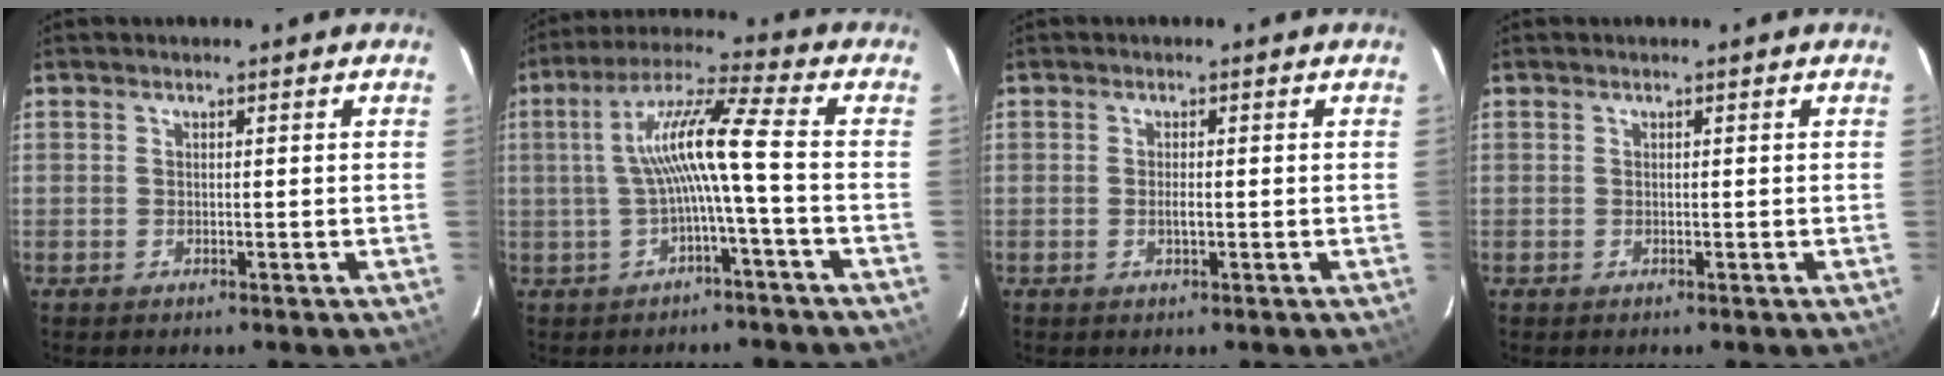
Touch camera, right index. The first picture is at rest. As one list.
[{"total": 9.9, "force": [-1.5, -0.7, 9.7], "torque": [-0.196, 0.016, -0.021]}, {"total": 1.3, "force": [-0.2, 0.4, 1.3], "torque": [-0.025, 0.000, -0.005]}, {"total": 0.0}]